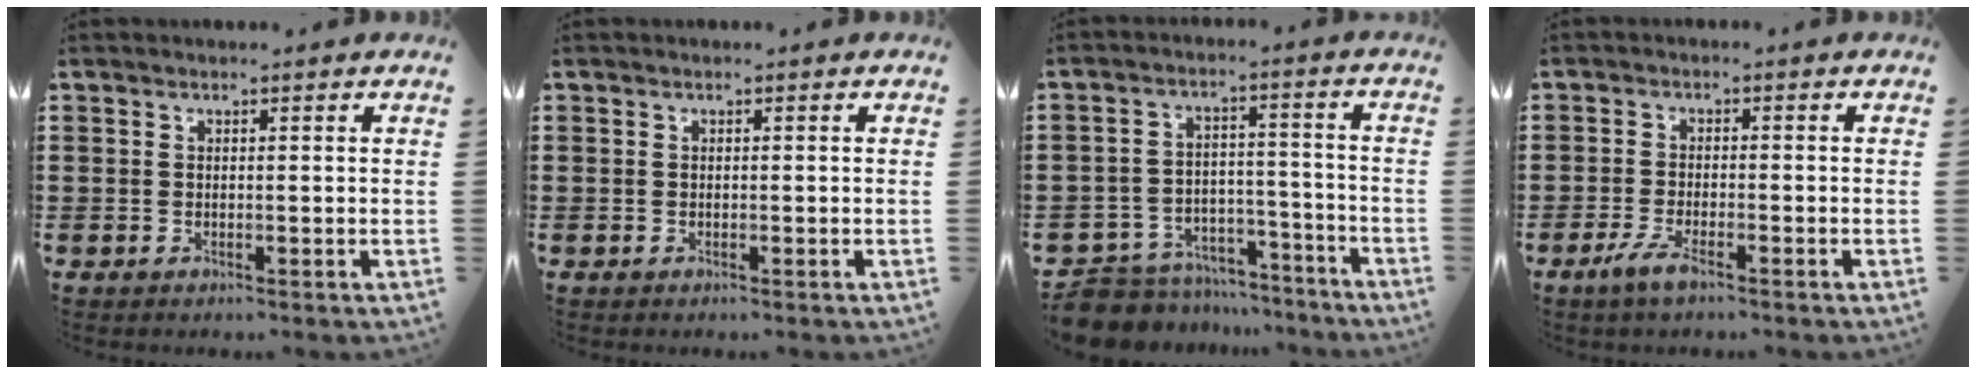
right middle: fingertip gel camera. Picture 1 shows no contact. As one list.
[{"total": 0.0}, {"total": 7.7, "force": [-7.5, 1.7, 0.5], "torque": [-0.013, 0.022, -0.151]}, {"total": 3.5, "force": [-2.2, 0.6, 2.7], "torque": [-0.064, -0.007, -0.046]}]